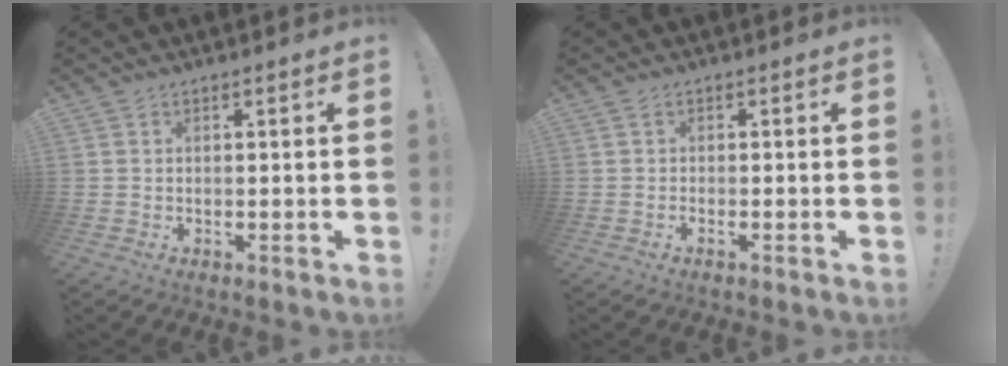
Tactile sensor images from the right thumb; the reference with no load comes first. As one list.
[{"total": 1.1, "force": [-0.6, -0.1, 0.9], "torque": [-0.022, 0.000, -0.010]}]